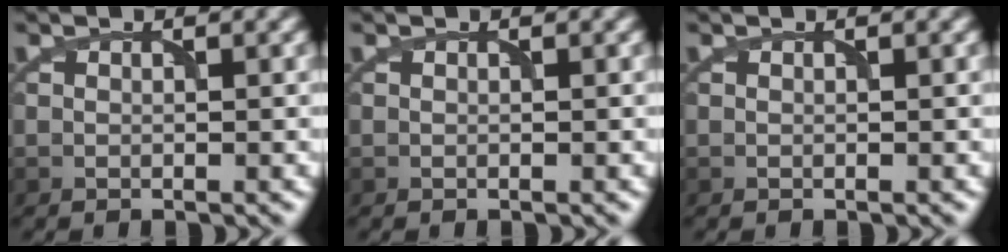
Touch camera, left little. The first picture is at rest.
{"total": 0.0}
{"total": 0.0}